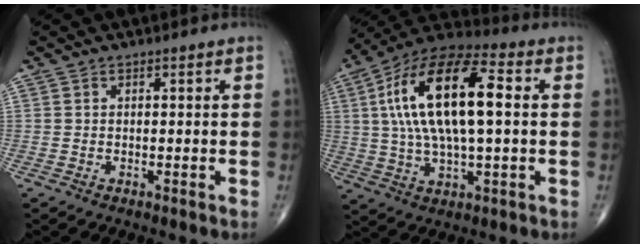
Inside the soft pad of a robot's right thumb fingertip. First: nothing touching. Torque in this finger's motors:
{"motor_torque": [-0.59, 3.00, 2.25, 0.52, 0.77]}